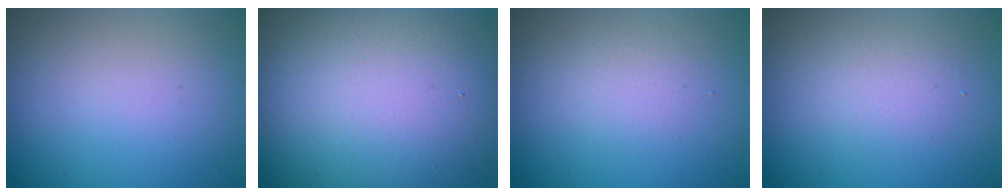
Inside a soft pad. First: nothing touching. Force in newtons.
{"total": 20.3, "press": 20.3, "slide": 1.1}
{"total": 1.5, "press": 1.5, "slide": 0.1}
{"total": 1.9, "press": 1.9, "slide": 0.1}